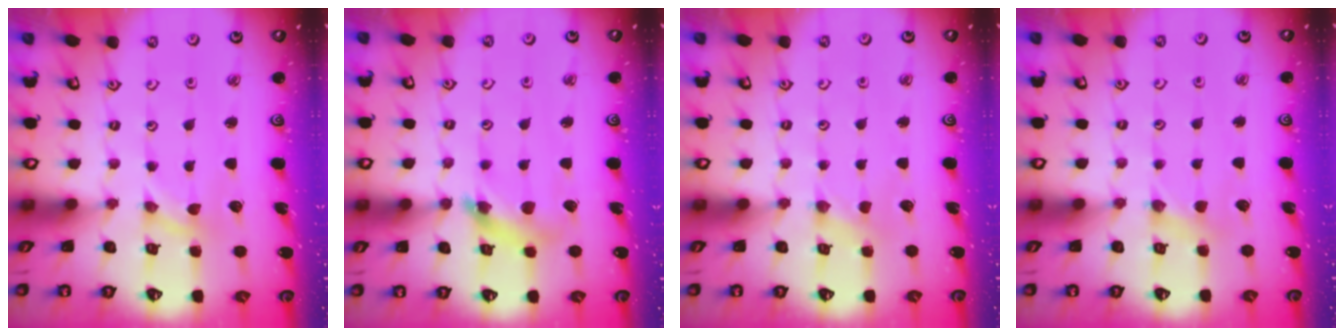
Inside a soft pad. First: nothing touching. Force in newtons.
{"total": 10.0, "press": 9.9, "slide": 1.3}
{"total": 0.0}
{"total": 2.4, "press": 2.4, "slide": 0.4}